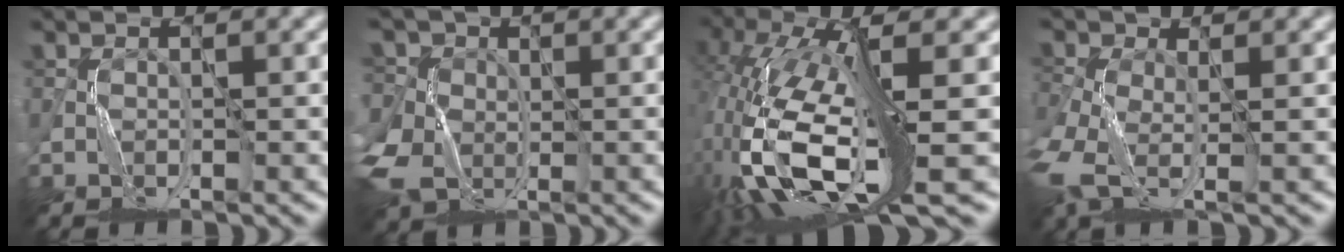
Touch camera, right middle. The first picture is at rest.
{"total": 6.1, "force": [-0.5, 5.3, 3.0], "torque": [-0.092, -0.009, -0.008]}
{"total": 13.1, "force": [-3.4, 5.0, 11.7], "torque": [-0.250, -0.015, -0.053]}
{"total": 4.8, "force": [-1.3, 2.9, 3.6], "torque": [-0.099, -0.022, -0.034]}